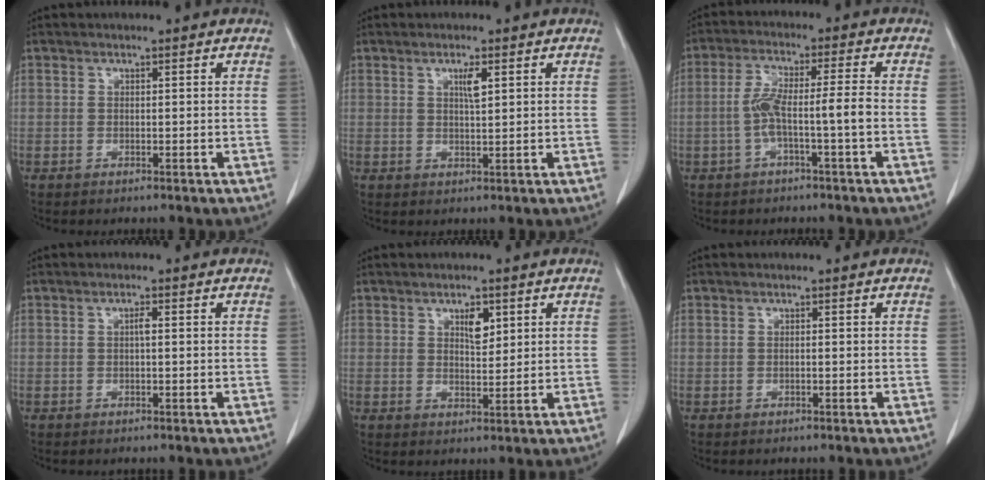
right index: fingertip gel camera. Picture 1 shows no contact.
{"total": 2.4, "force": [1.1, 0.3, 2.2], "torque": [-0.039, -0.002, 0.018]}
{"total": 6.3, "force": [-1.7, -0.1, 6.1], "torque": [-0.121, 0.021, -0.027]}
{"total": 1.0, "force": [0.1, 0.1, 1.0], "torque": [-0.017, 0.002, 0.001]}
{"total": 3.4, "force": [1.7, 1.4, 2.6], "torque": [-0.043, -0.003, 0.030]}
{"total": 0.0}